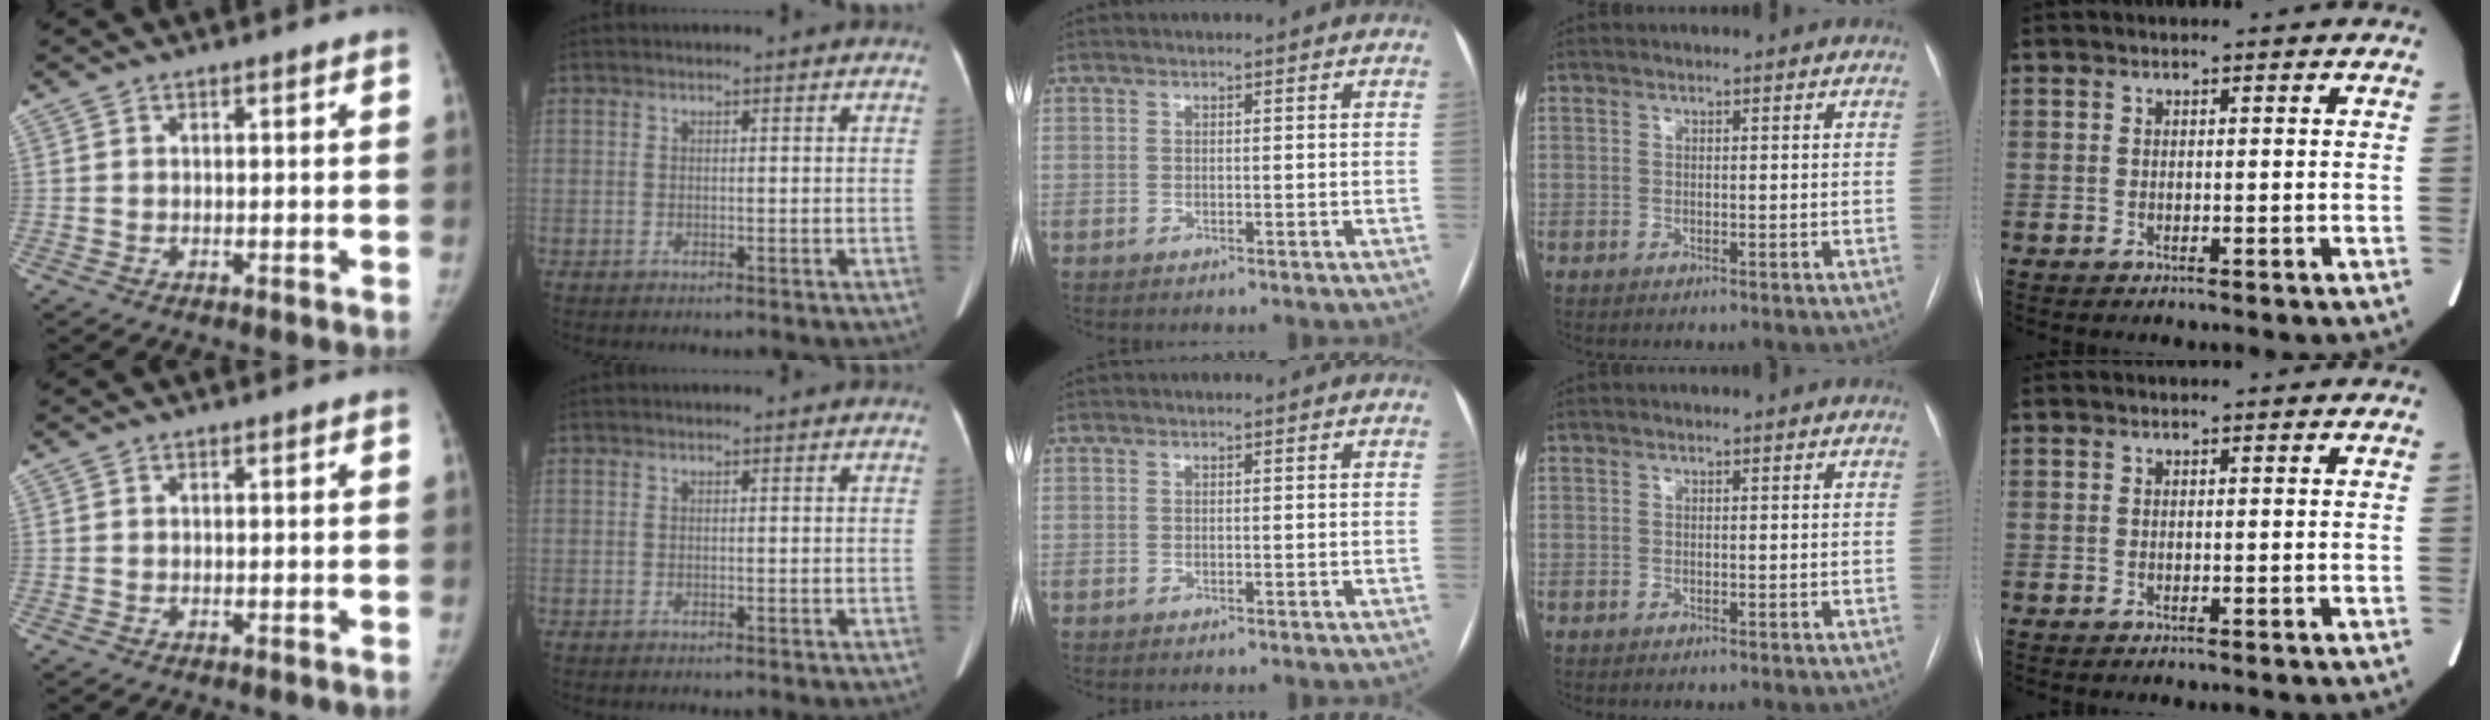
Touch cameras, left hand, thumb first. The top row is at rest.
{}